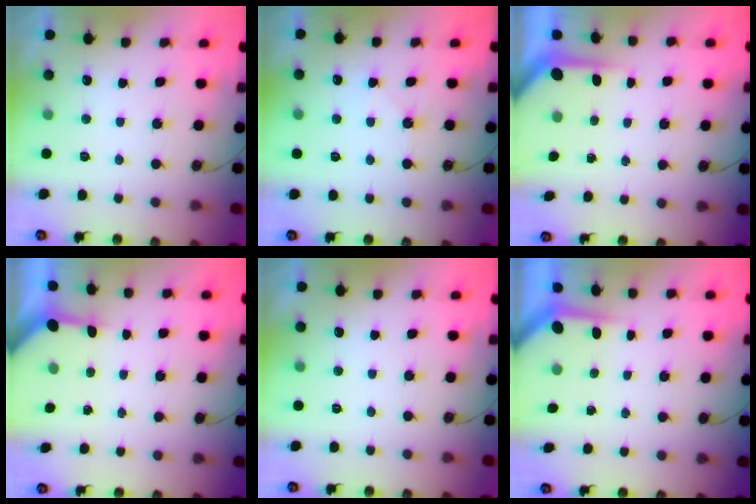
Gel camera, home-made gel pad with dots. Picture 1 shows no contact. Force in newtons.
{"total": 4.6, "press": 4.5, "slide": 0.7}
{"total": 3.8, "press": 3.8, "slide": 0.4}
{"total": 3.4, "press": 3.3, "slide": 0.4}
{"total": 0.0}
{"total": 3.6, "press": 3.6, "slide": 0.4}